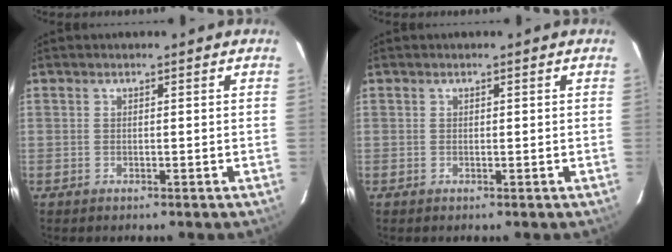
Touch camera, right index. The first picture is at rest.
{"total": 0.0}